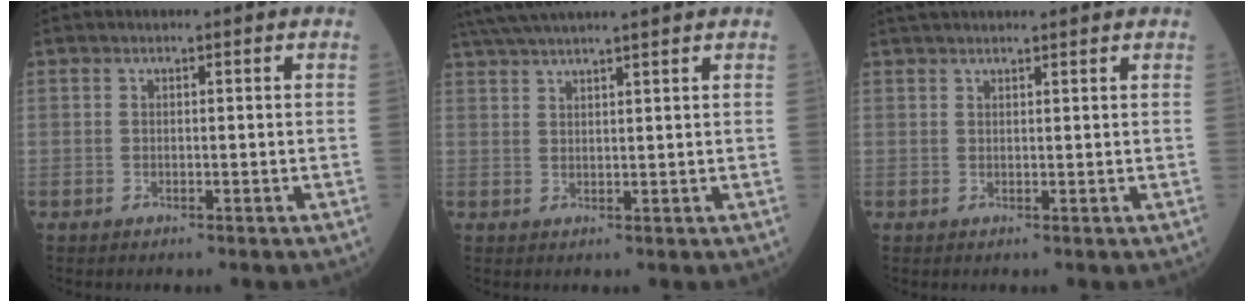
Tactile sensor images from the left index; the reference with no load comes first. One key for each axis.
{"total": 10.3, "fx": 9.0, "fy": -0.9, "fz": 4.9, "tx": -0.087, "ty": 0.031, "tz": 0.136}
{"total": 5.9, "fx": 5.3, "fy": 0.3, "fz": 2.5, "tx": -0.033, "ty": 0.032, "tz": 0.077}